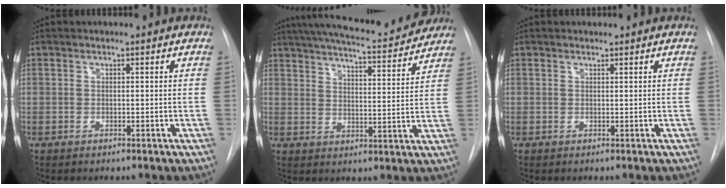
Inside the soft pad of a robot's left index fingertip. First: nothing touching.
{"total": 16.6, "force": [15.1, 1.9, 6.6], "torque": [-0.113, -0.003, 0.207]}
{"total": 0.0}